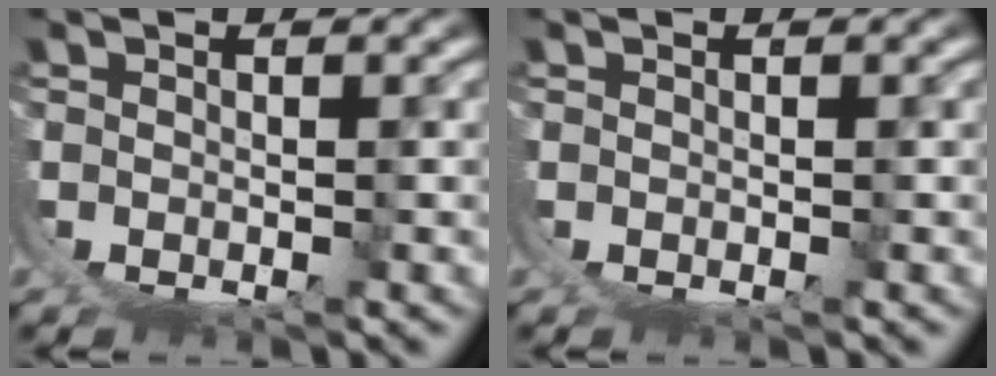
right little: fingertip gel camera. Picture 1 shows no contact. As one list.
[{"total": 0.0}]